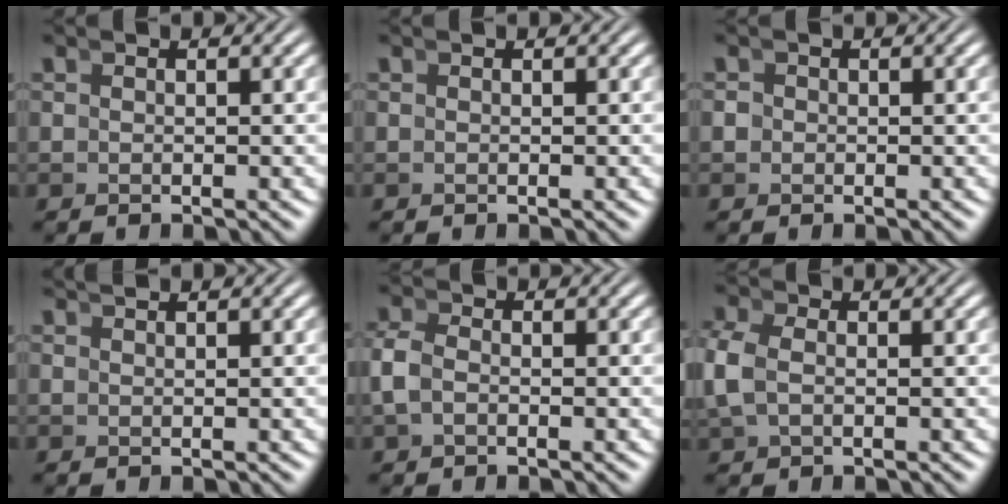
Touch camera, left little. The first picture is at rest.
{"total": 0.0}
{"total": 1.1, "force": [-0.2, 1.1, 0.3], "torque": [-0.007, -0.003, -0.004]}
{"total": 1.0, "force": [0.8, -0.6, 0.0], "torque": [0.008, 0.005, 0.017]}
{"total": 1.9, "force": [-0.3, 1.3, 1.4], "torque": [-0.042, -0.003, -0.003]}
{"total": 2.0, "force": [0.1, 1.2, 1.6], "torque": [-0.054, -0.007, 0.010]}